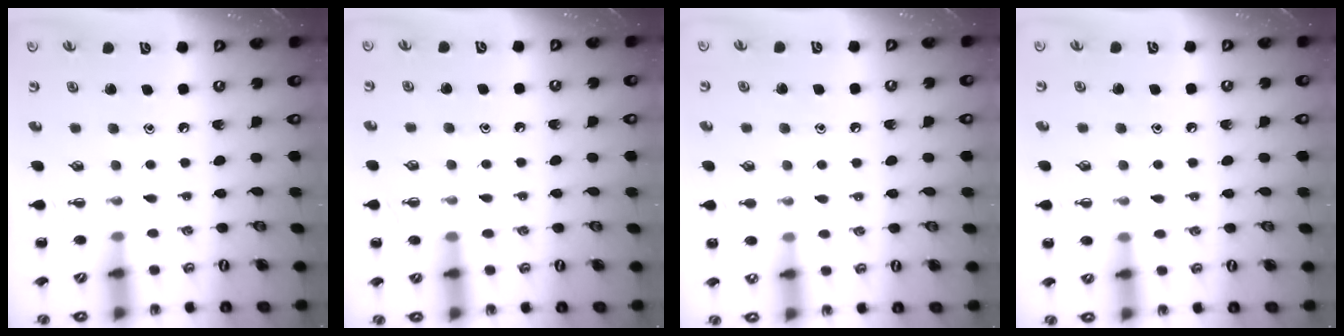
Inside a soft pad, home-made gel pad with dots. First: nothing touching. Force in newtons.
{"total": 7.8, "press": 7.5, "slide": 2.2}
{"total": 6.2, "press": 5.9, "slide": 1.8}
{"total": 6.2, "press": 5.8, "slide": 2.3}